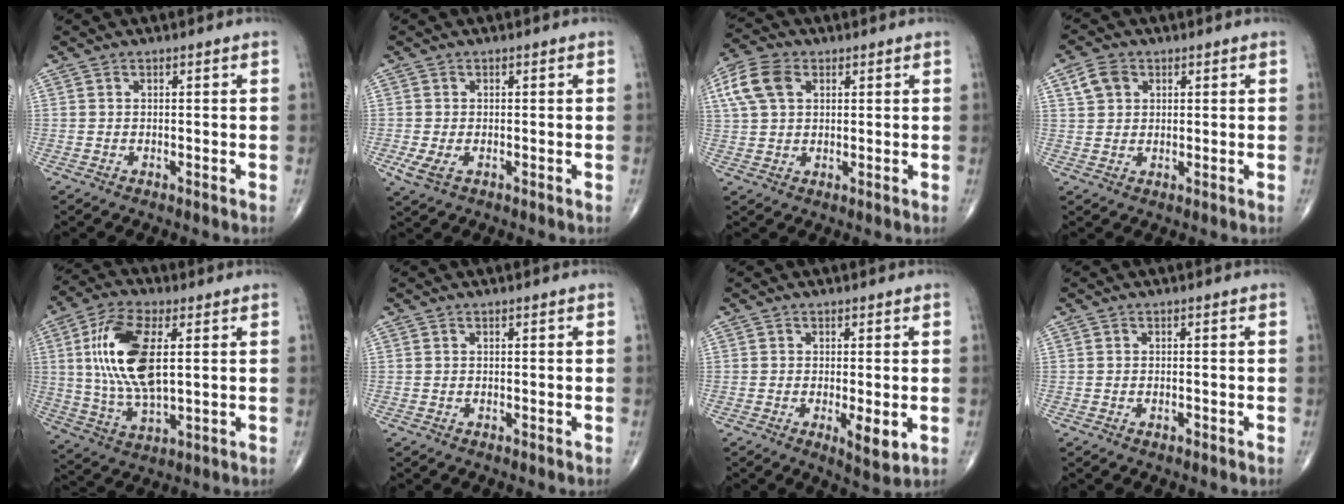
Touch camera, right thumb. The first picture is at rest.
{"total": 3.0, "force": [-0.9, 1.6, 2.4], "torque": [-0.060, -0.006, -0.015]}
{"total": 8.5, "force": [2.9, 5.6, 5.8], "torque": [-0.122, 0.013, 0.055]}
{"total": 4.6, "force": [1.8, 3.5, 2.3], "torque": [-0.031, 0.001, 0.035]}
{"total": 16.3, "force": [3.0, 7.2, 14.3], "torque": [-0.284, -0.007, 0.059]}
{"total": 0.0}
{"total": 4.8, "force": [-1.0, 1.5, 4.4], "torque": [-0.072, -0.015, -0.016]}
{"total": 0.7, "force": [-0.4, 0.4, 0.5], "torque": [-0.009, 0.004, -0.006]}